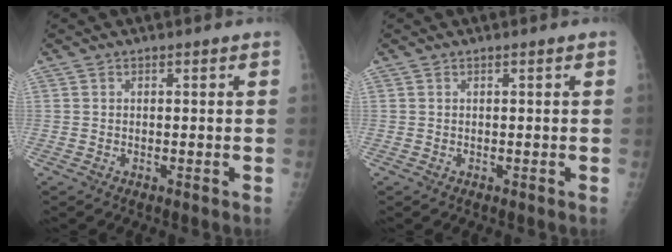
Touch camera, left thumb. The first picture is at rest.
{"total": 0.0}